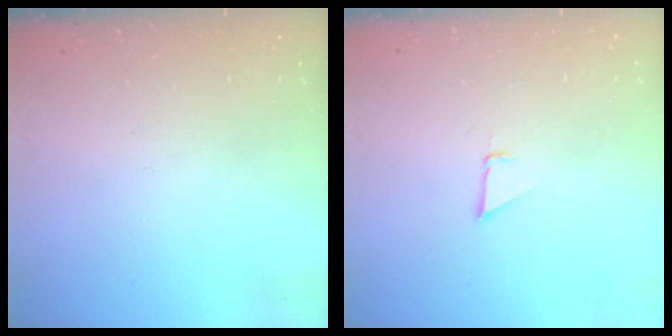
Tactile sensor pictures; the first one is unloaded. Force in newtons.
{"total": 1.9, "press": 1.9, "slide": 0.0}